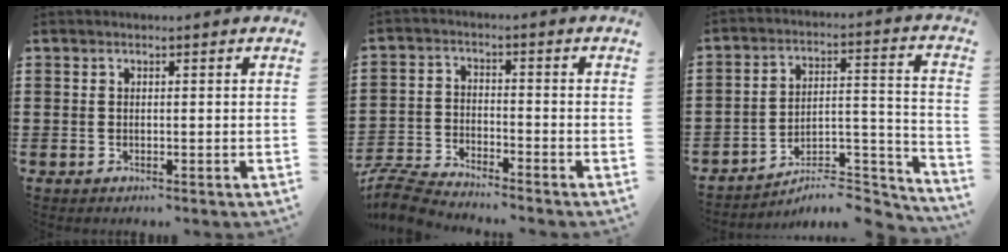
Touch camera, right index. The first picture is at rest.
{"total": 5.8, "force": [-5.7, 0.2, 0.9], "torque": [-0.041, -0.004, -0.121]}
{"total": 6.9, "force": [-6.3, 1.3, 2.5], "torque": [-0.033, 0.001, -0.123]}